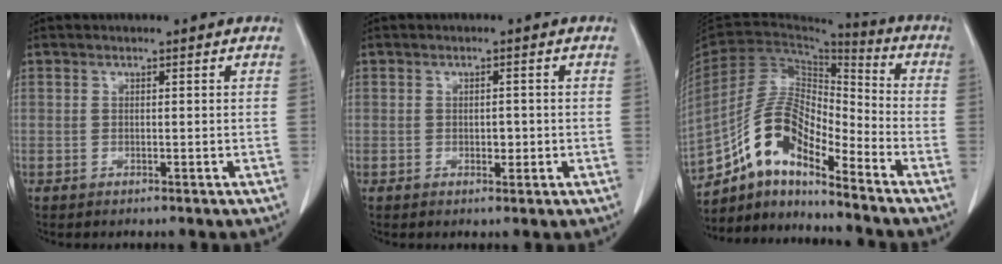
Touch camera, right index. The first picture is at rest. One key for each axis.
{"total": 1.8, "fx": -0.3, "fy": 1.1, "fz": 1.4, "tx": -0.019, "ty": 0.002, "tz": 0.001}
{"total": 12.8, "fx": -9.3, "fy": 3.5, "fz": 8.1, "tx": -0.157, "ty": 0.030, "tz": -0.171}